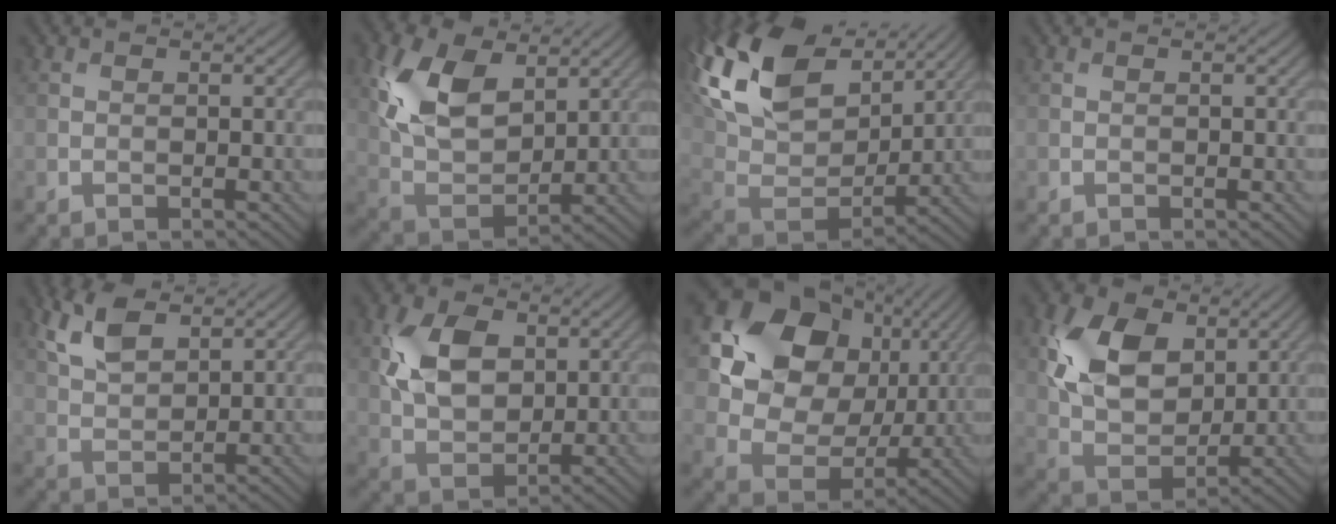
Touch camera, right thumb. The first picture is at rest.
{"total": 11.9, "force": [4.6, 7.0, 8.3], "torque": [-0.195, 0.008, 0.090]}
{"total": 18.9, "force": [9.9, 10.8, 11.9], "torque": [-0.290, 0.042, 0.183]}
{"total": 0.0}
{"total": 6.0, "force": [3.5, 2.8, 4.0], "torque": [-0.099, 0.005, 0.074]}
{"total": 9.2, "force": [2.5, 6.0, 6.5], "torque": [-0.151, 0.008, 0.047]}
{"total": 15.7, "force": [5.3, 12.4, 8.2], "torque": [-0.189, 0.018, 0.098]}
{"total": 11.6, "force": [3.8, 7.7, 7.8], "torque": [-0.179, 0.006, 0.069]}